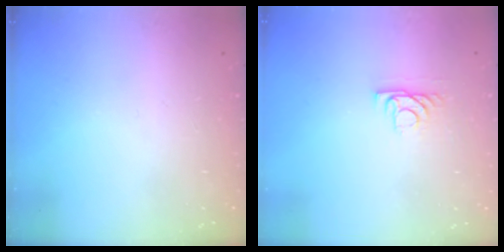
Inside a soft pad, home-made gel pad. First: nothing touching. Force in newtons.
{"total": 4.2, "press": 4.1, "slide": 0.6}